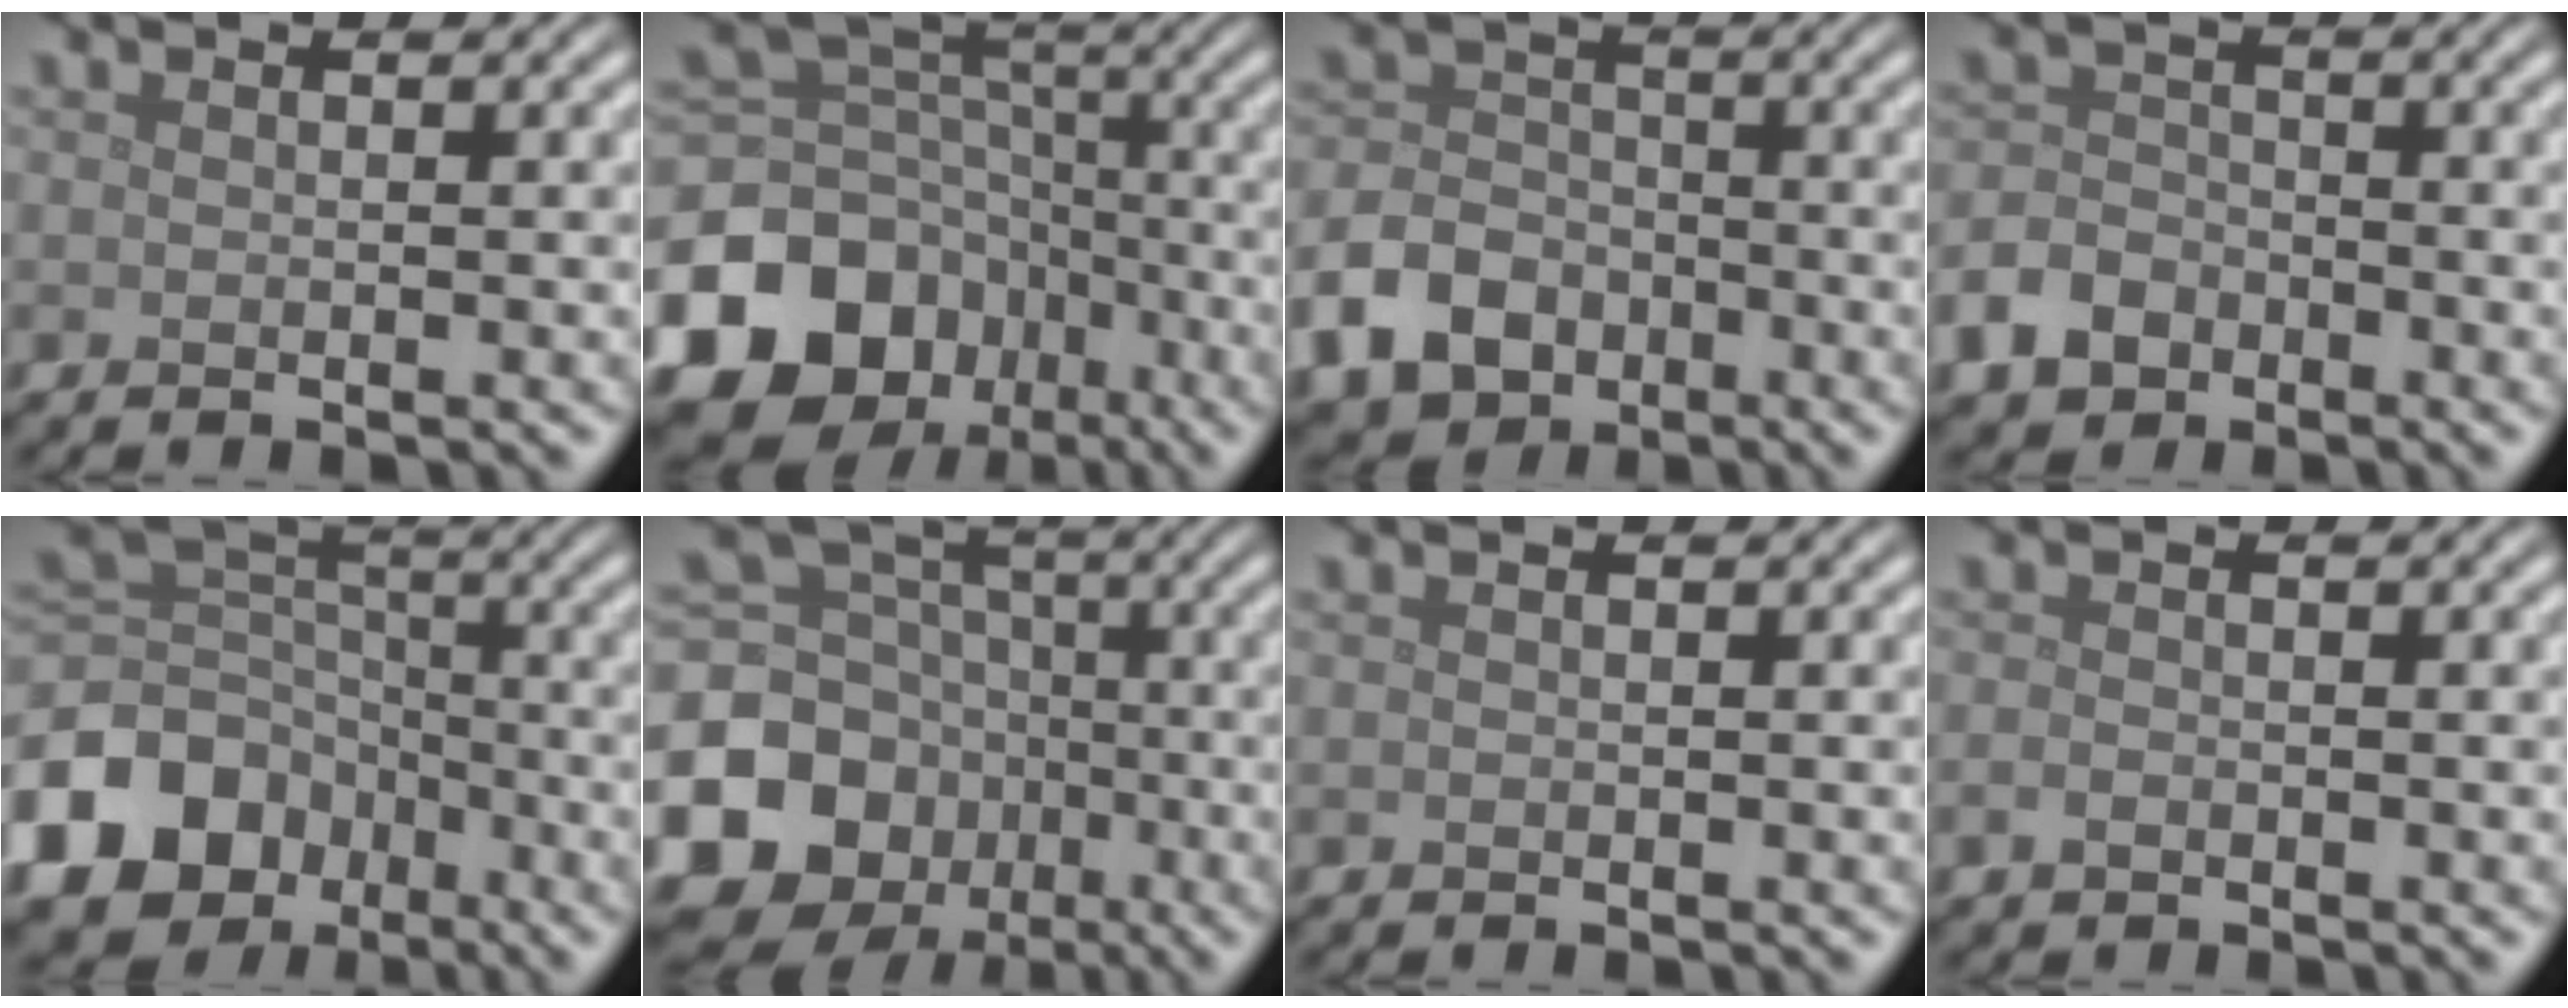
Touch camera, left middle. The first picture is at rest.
{"total": 14.9, "force": [-8.2, 11.3, 5.2], "torque": [-0.147, -0.004, -0.129]}
{"total": 7.3, "force": [-3.9, 5.3, 3.0], "torque": [-0.055, -0.005, -0.084]}
{"total": 4.0, "force": [-2.4, 2.8, 1.5], "torque": [-0.036, 0.003, -0.051]}
{"total": 13.2, "force": [-7.5, 9.8, 4.7], "torque": [-0.143, -0.013, -0.136]}
{"total": 13.8, "force": [-5.6, 11.8, 4.6], "torque": [-0.131, -0.024, -0.114]}
{"total": 0.0}
{"total": 0.9, "force": [-0.5, 0.6, 0.5], "torque": [-0.013, -0.001, -0.011]}